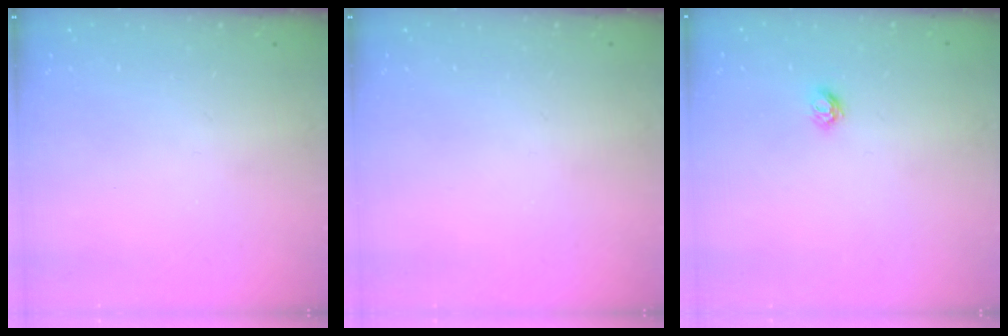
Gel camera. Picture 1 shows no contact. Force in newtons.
{"total": 0.0}
{"total": 4.6, "press": 4.5, "slide": 0.6}